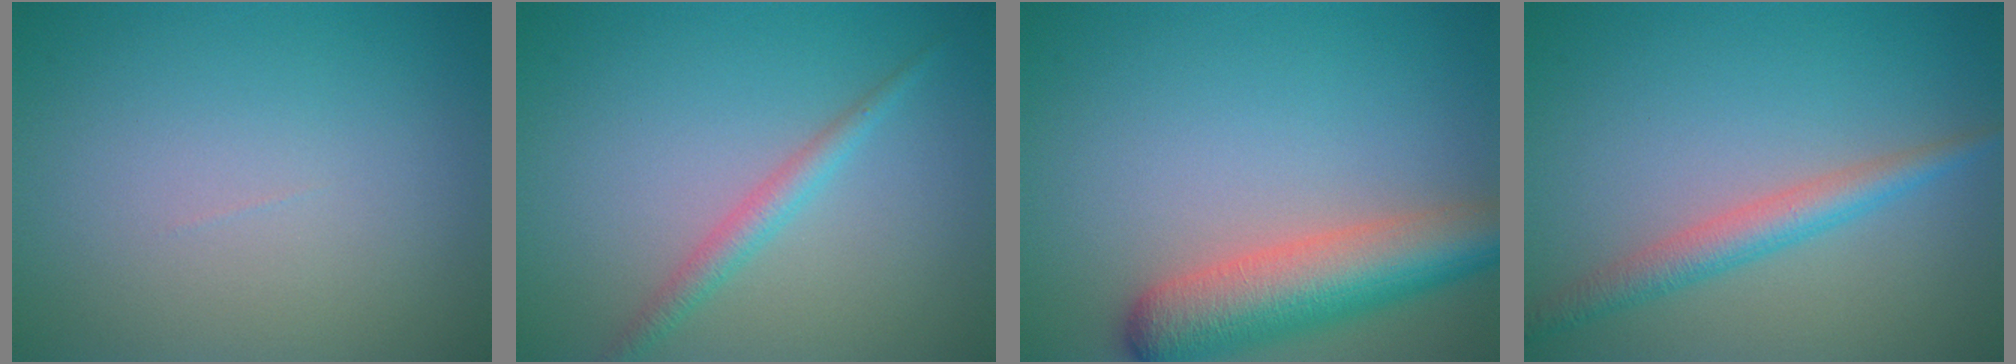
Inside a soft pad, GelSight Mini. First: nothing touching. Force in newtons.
{"total": 1.9, "press": 1.9, "slide": 0.1}
{"total": 7.0, "press": 7.0, "slide": 0.4}
{"total": 2.9, "press": 2.9, "slide": 0.1}